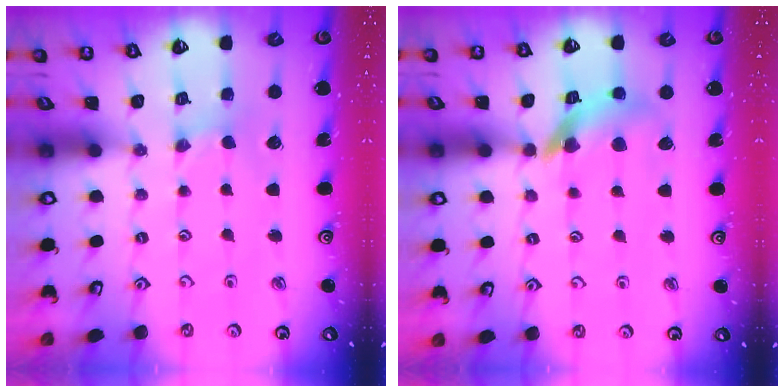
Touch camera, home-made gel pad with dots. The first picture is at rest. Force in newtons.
{"total": 12.0, "press": 11.9, "slide": 1.5}